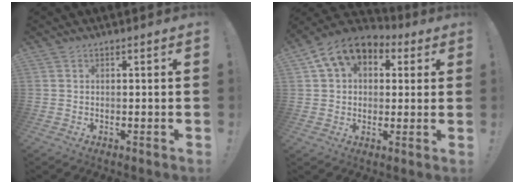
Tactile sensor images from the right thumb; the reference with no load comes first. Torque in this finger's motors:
{"motor_torque": [1.74, 1.74, 0.53, -0.07, 0.13]}